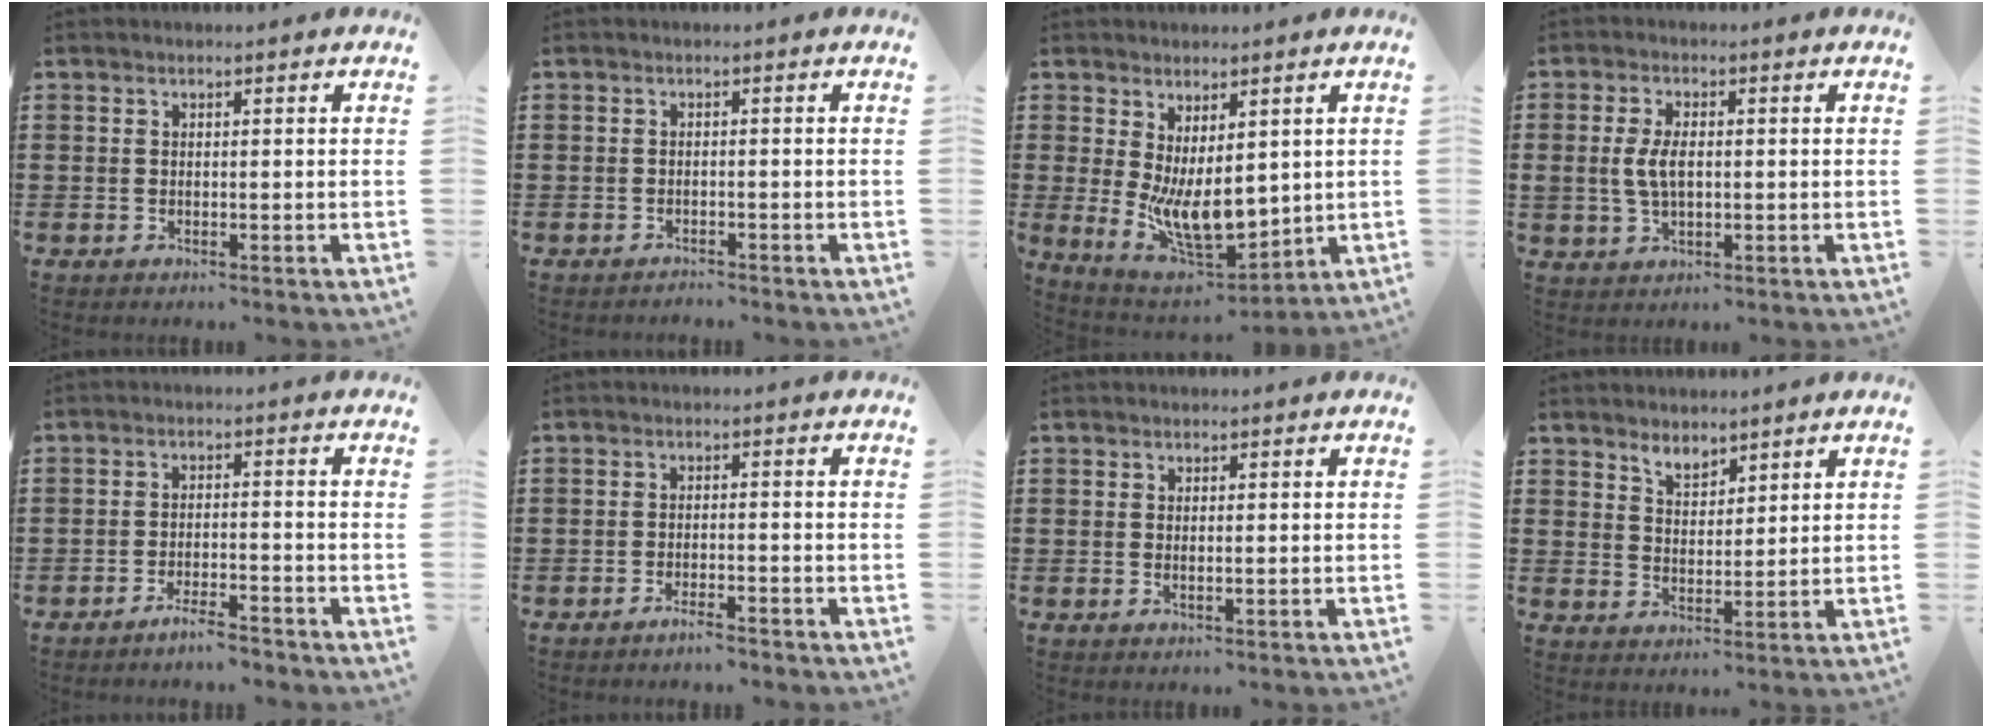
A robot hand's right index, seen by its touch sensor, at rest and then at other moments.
{"total": 1.0, "force": [-1.0, -0.1, -0.1], "torque": [-0.003, 0.000, -0.021]}
{"total": 9.0, "force": [0.6, 4.9, 7.5], "torque": [-0.152, -0.015, 0.021]}
{"total": 4.5, "force": [0.3, 2.4, 3.8], "torque": [-0.092, 0.002, -0.001]}
{"total": 3.3, "force": [-3.0, 0.1, 1.3], "torque": [-0.025, 0.002, -0.057]}
{"total": 2.0, "force": [-1.7, 0.0, 1.1], "torque": [-0.021, -0.001, -0.031]}
{"total": 0.7, "force": [0.3, 0.2, 0.6], "torque": [-0.012, 0.001, 0.005]}
{"total": 3.4, "force": [3.2, 1.1, 0.4], "torque": [-0.017, 0.000, 0.061]}